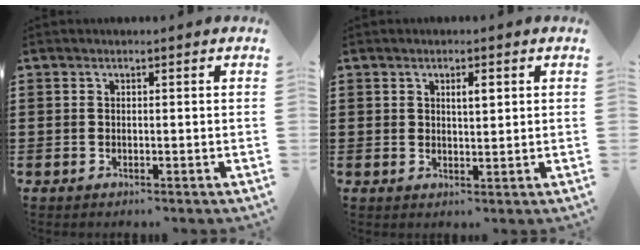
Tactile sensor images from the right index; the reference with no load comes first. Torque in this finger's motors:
{"motor_torque": [0.13, 0.11, 0.13, 0.01]}